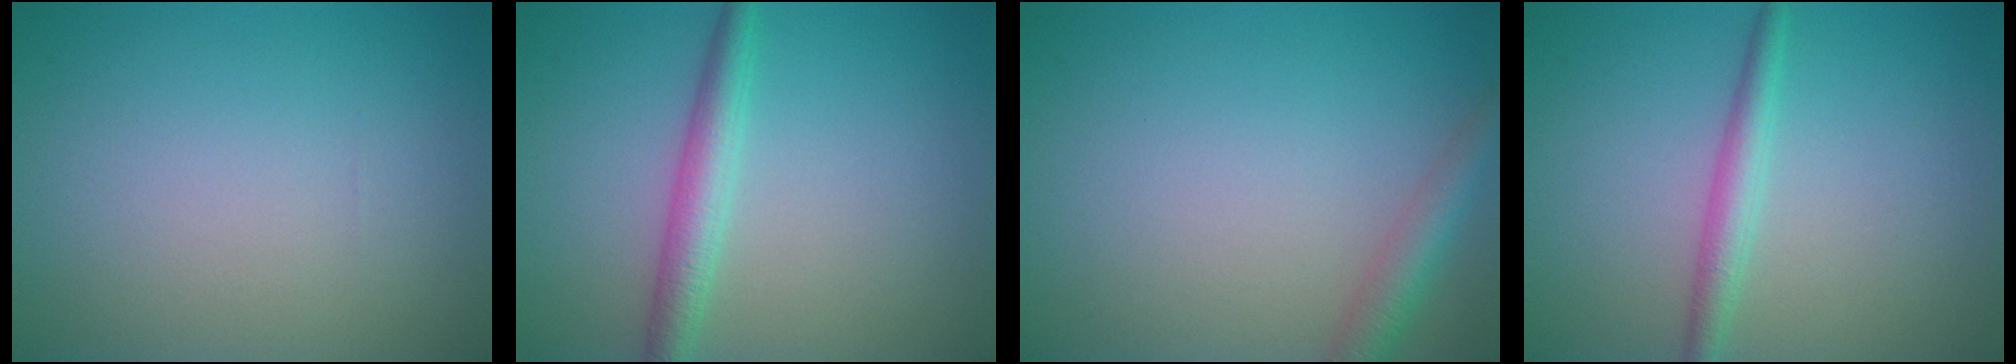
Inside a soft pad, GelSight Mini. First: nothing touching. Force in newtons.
{"total": 3.0, "press": 3.0, "slide": 0.1}
{"total": 2.5, "press": 2.5, "slide": 0.1}
{"total": 2.2, "press": 2.2, "slide": 0.1}